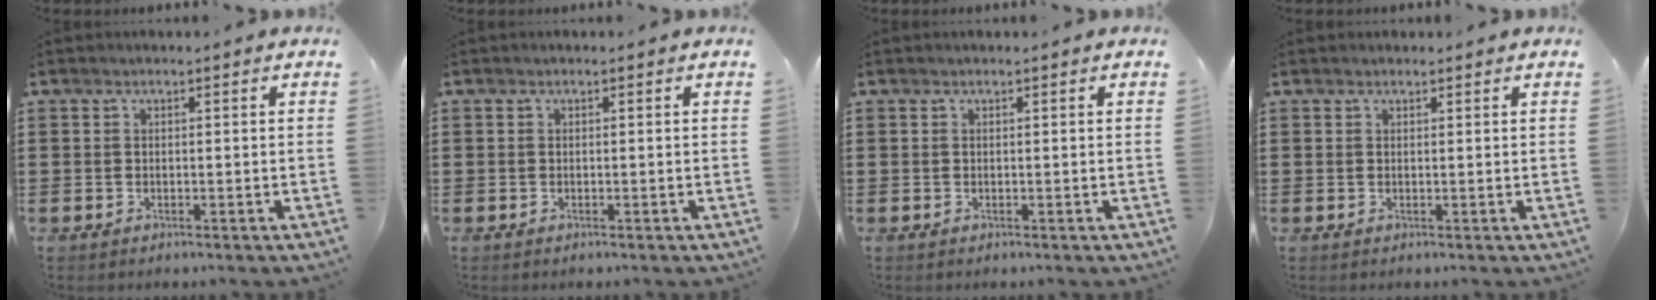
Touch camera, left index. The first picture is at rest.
{"total": 0.0}
{"total": 0.0}
{"total": 0.6, "force": [0.6, 0.2, 0.1], "torque": [-0.004, 0.000, 0.013]}